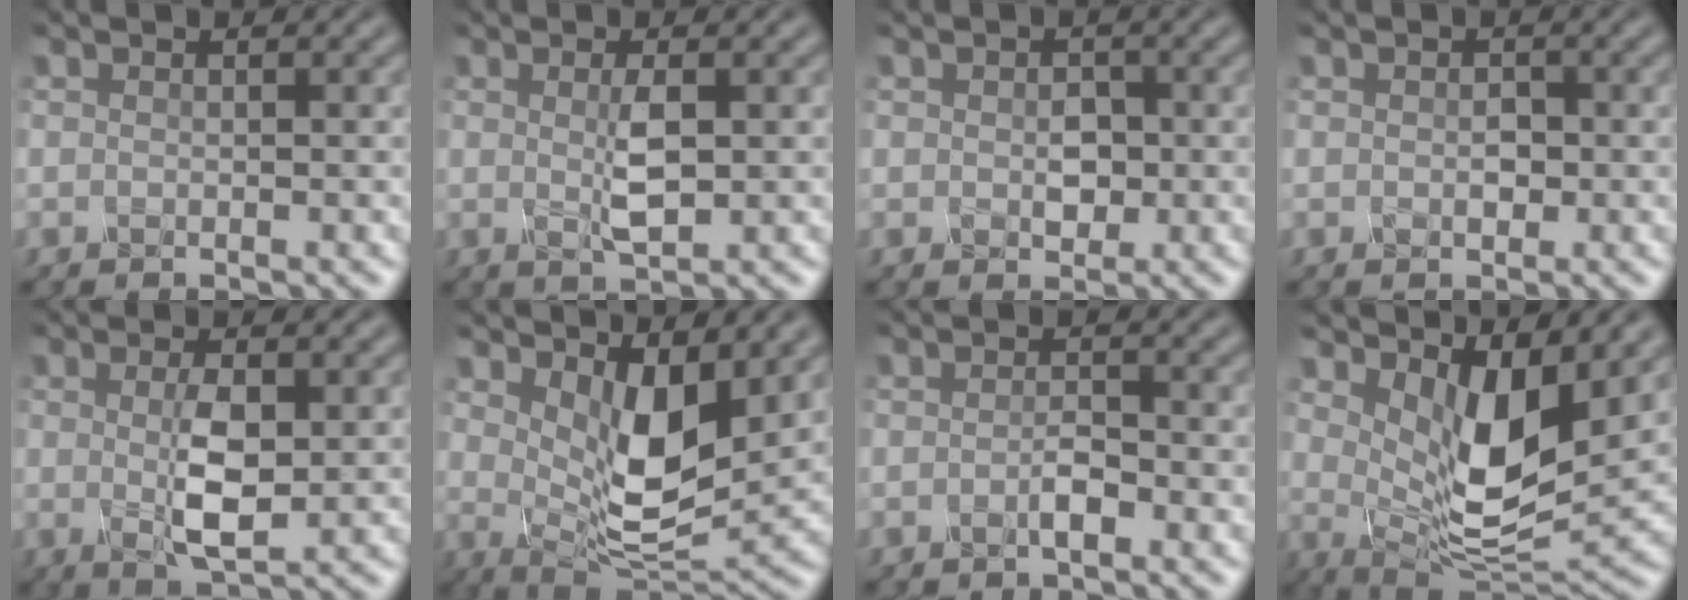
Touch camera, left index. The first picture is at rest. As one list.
[{"total": 1.9, "force": [0.3, 0.2, 1.9], "torque": [-0.046, 0.002, 0.009]}, {"total": 1.3, "force": [-0.1, 1.0, 0.8], "torque": [-0.019, 0.003, -0.001]}, {"total": 0.6, "force": [-0.1, 0.4, 0.3], "torque": [-0.011, 0.006, -0.001]}, {"total": 3.5, "force": [0.2, 0.9, 3.4], "torque": [-0.077, -0.001, 0.007]}, {"total": 6.7, "force": [2.2, 2.9, 5.6], "torque": [-0.103, -0.016, 0.044]}, {"total": 1.0, "force": [-0.5, 0.1, 0.8], "torque": [-0.022, 0.006, -0.012]}, {"total": 7.5, "force": [2.6, 3.1, 6.3], "torque": [-0.119, -0.017, 0.052]}]